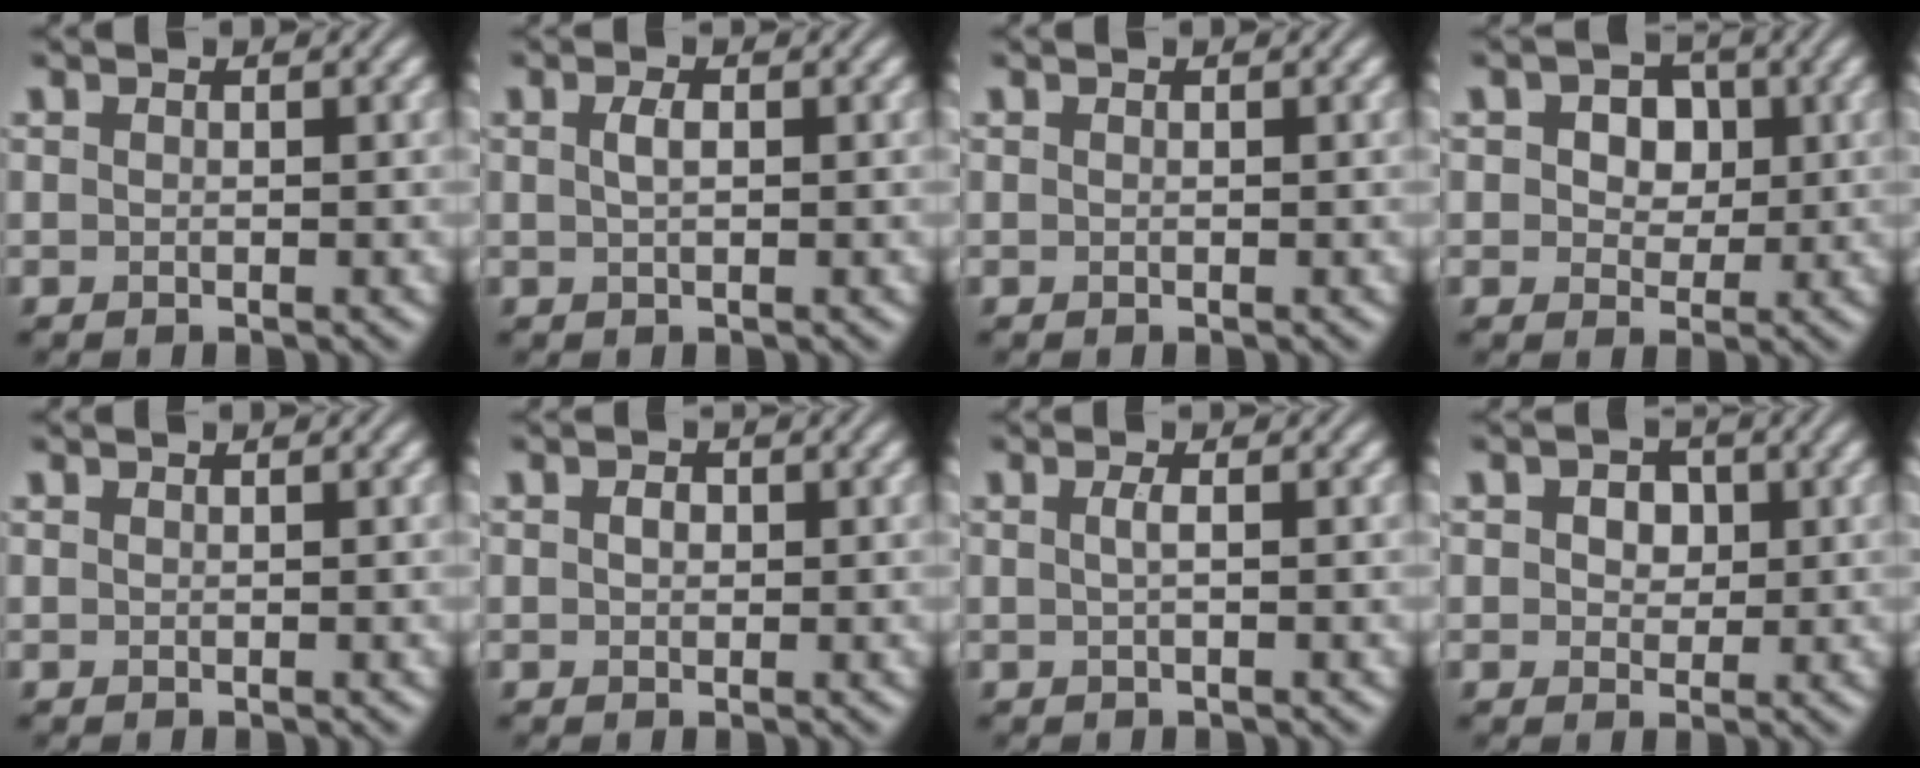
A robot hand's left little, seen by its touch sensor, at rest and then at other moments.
{"total": 1.2, "force": [0.2, 0.5, 1.1], "torque": [-0.025, 0.003, 0.004]}
{"total": 0.0}
{"total": 4.3, "force": [1.0, 3.2, 2.7], "torque": [-0.033, 0.011, -0.008]}
{"total": 0.0}
{"total": 1.1, "force": [0.1, 0.8, 0.7], "torque": [-0.015, 0.001, -0.001]}
{"total": 1.0, "force": [0.1, 0.3, 1.0], "torque": [-0.019, 0.004, 0.001]}
{"total": 2.9, "force": [0.7, 2.2, 1.8], "torque": [-0.024, 0.009, -0.002]}